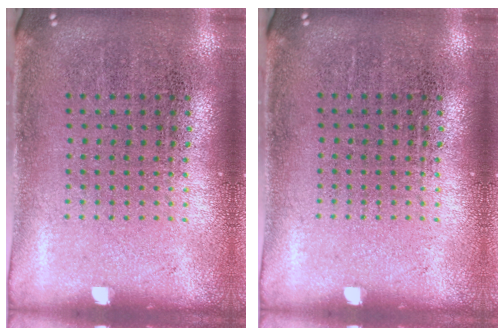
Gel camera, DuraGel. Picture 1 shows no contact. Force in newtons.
{"total": 0.0}